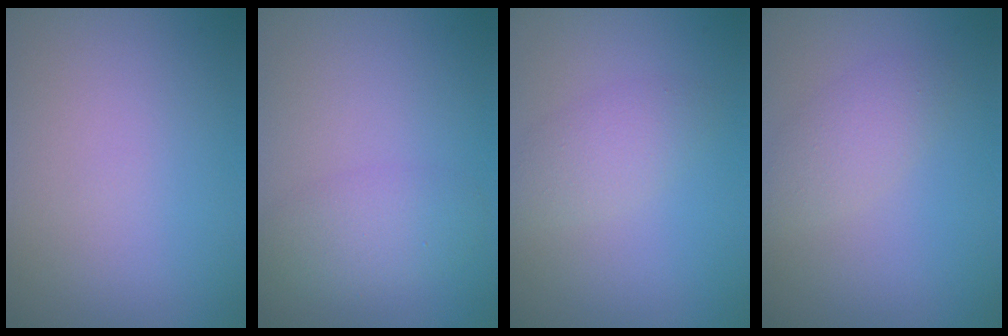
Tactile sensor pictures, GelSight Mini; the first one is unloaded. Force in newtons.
{"total": 2.8, "press": 2.8, "slide": 0.0}
{"total": 2.4, "press": 2.4, "slide": 0.1}
{"total": 2.4, "press": 2.4, "slide": 0.2}